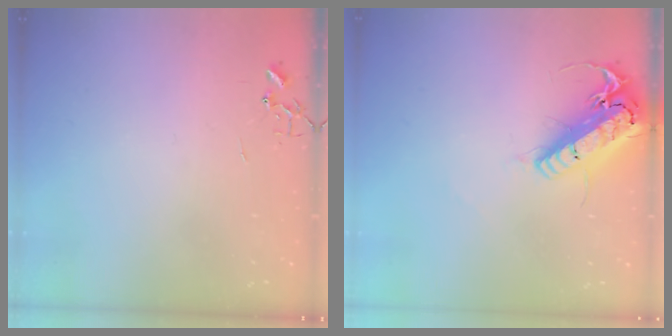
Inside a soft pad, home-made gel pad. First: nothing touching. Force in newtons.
{"total": 20.0, "press": 19.6, "slide": 4.1}